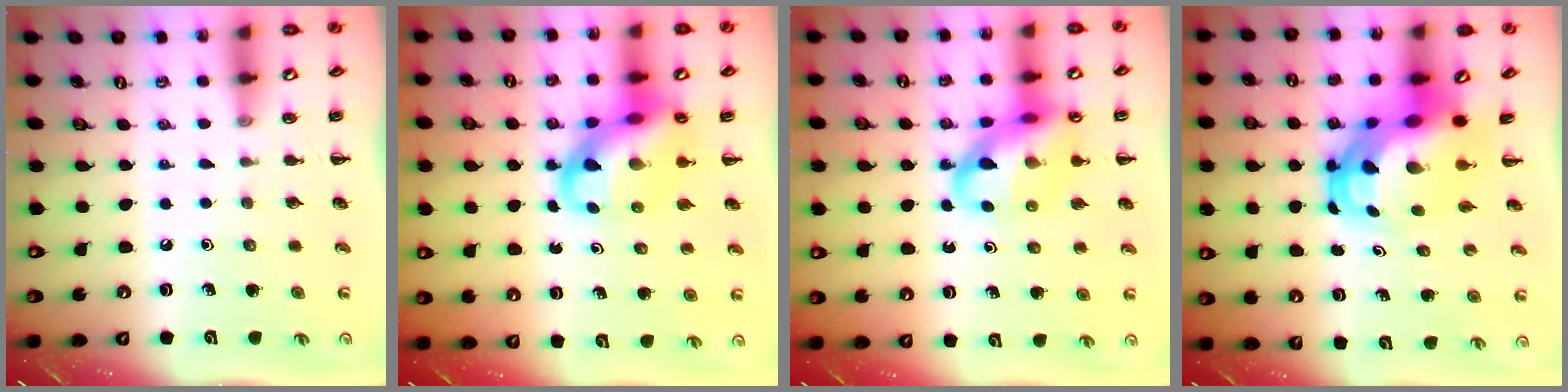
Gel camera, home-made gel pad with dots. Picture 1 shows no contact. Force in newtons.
{"total": 14.7, "press": 14.2, "slide": 3.7}
{"total": 17.2, "press": 16.9, "slide": 3.1}
{"total": 10.2, "press": 9.8, "slide": 2.6}